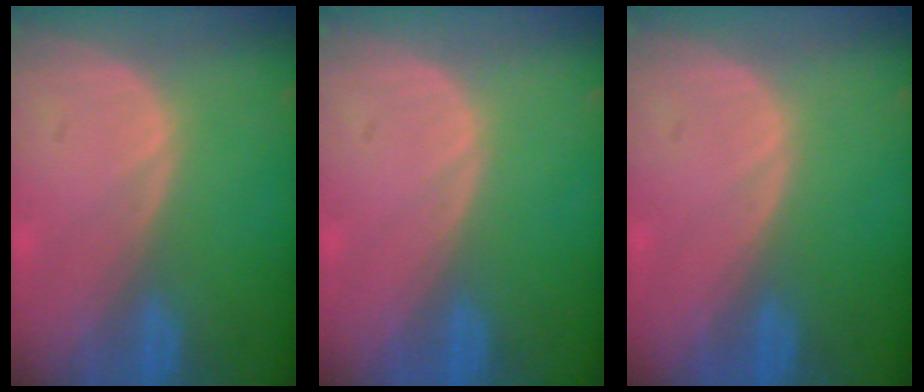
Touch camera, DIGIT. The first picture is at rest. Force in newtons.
{"total": 0.0}
{"total": 0.0}